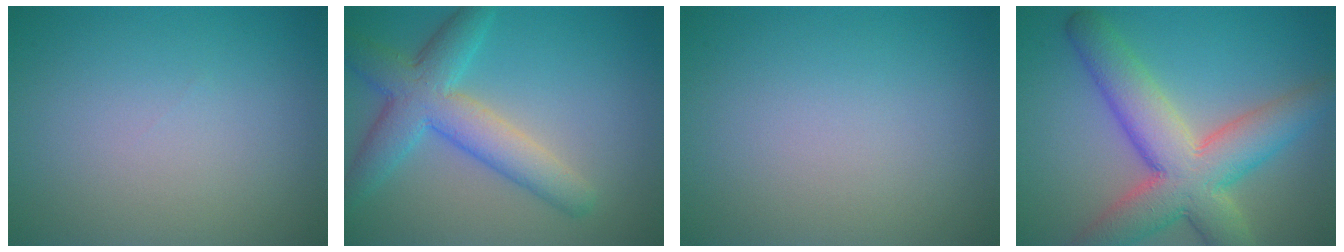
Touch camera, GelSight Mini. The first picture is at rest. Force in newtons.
{"total": 6.1, "press": 6.1, "slide": 0.1}
{"total": 0.0}
{"total": 9.1, "press": 9.1, "slide": 0.7}